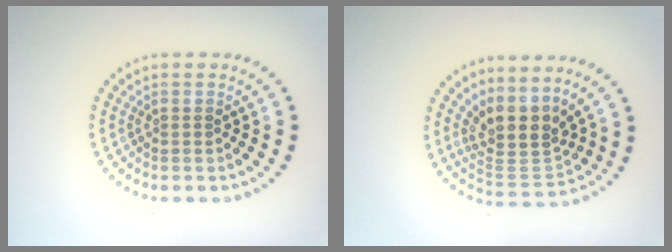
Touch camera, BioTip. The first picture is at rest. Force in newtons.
{"total": 4.2, "press": 3.4, "slide": 2.5}